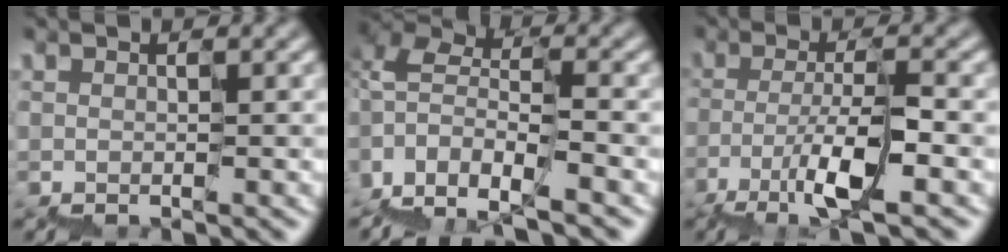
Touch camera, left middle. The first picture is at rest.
{"total": 7.3, "force": [-4.3, 4.1, 4.3], "torque": [-0.067, 0.010, -0.084]}
{"total": 4.6, "force": [-2.1, 0.6, 4.0], "torque": [-0.071, 0.007, -0.043]}